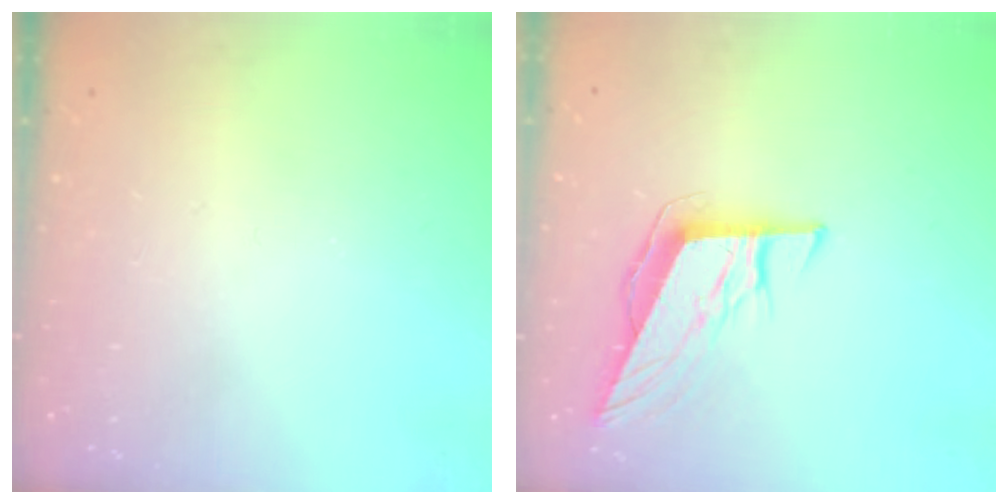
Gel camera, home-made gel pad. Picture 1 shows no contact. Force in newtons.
{"total": 10.2, "press": 9.6, "slide": 3.5}